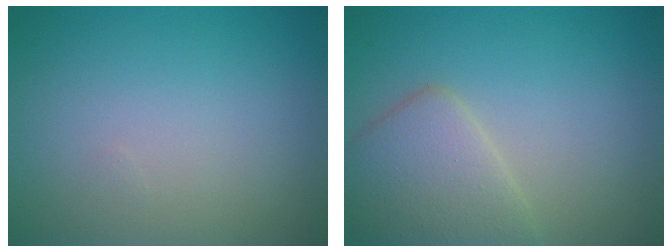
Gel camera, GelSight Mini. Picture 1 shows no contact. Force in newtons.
{"total": 4.2, "press": 4.2, "slide": 0.3}